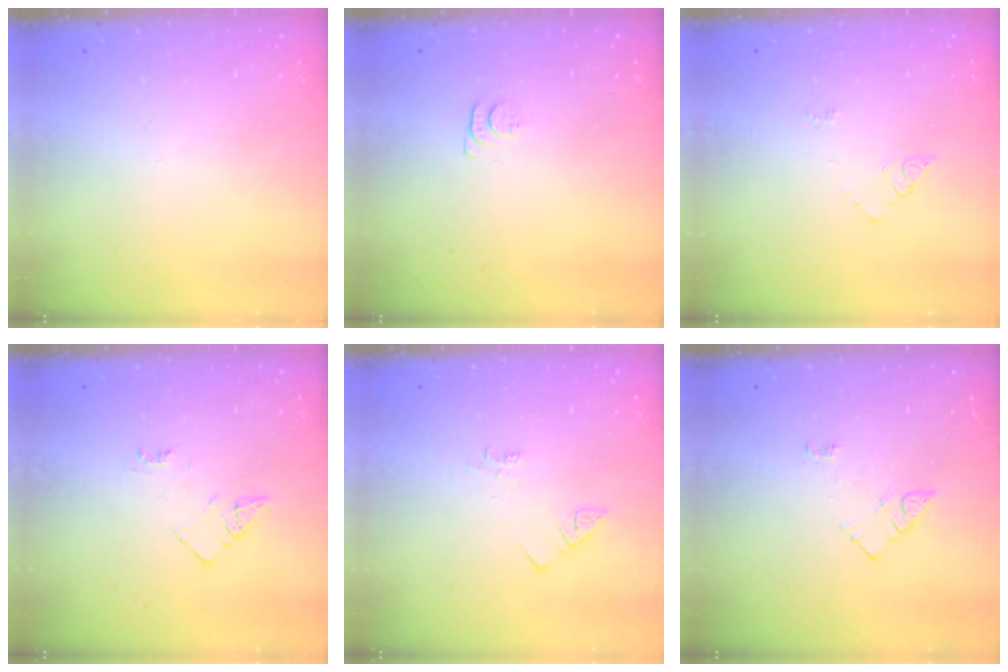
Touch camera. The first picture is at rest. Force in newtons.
{"total": 4.0, "press": 4.0, "slide": 0.5}
{"total": 5.1, "press": 5.0, "slide": 0.9}
{"total": 4.1, "press": 4.1, "slide": 0.7}
{"total": 2.2, "press": 2.2, "slide": 0.6}
{"total": 5.4, "press": 5.4, "slide": 0.8}